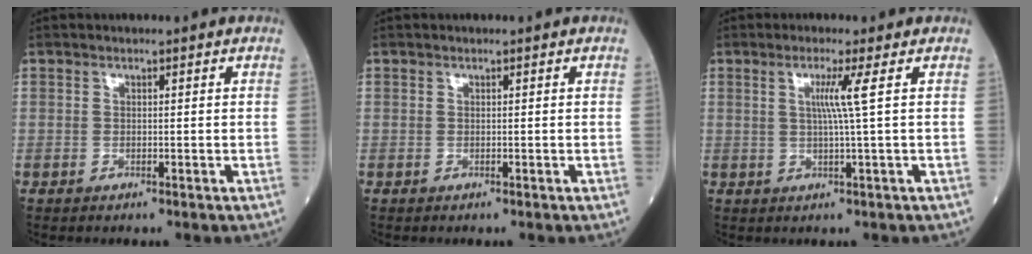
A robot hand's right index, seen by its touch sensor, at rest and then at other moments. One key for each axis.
{"total": 0.0}
{"total": 3.6, "fx": 0.8, "fy": -1.3, "fz": 3.3, "tx": -0.063, "ty": -0.004, "tz": 0.015}